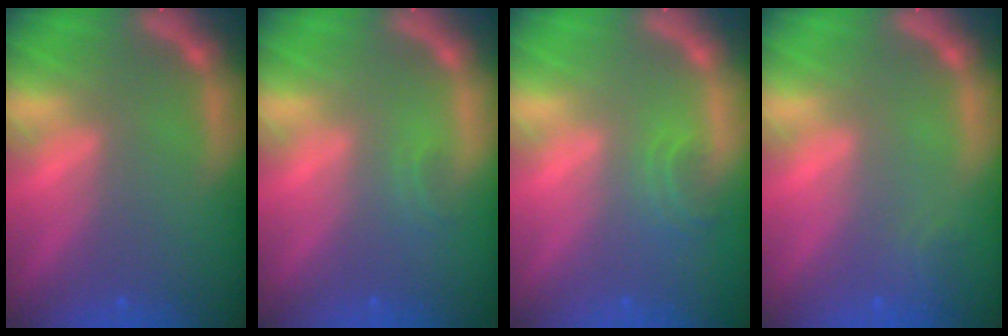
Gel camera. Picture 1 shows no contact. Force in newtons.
{"total": 0.9}
{"total": 1.9}
{"total": 1.4}